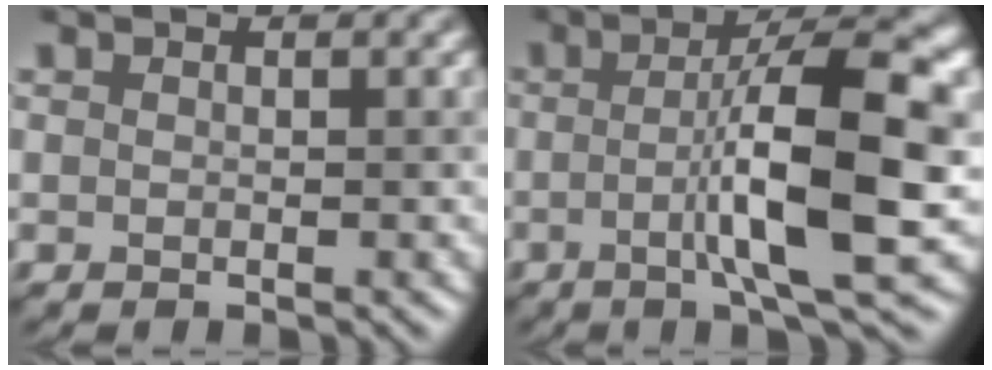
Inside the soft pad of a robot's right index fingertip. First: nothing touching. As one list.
[{"total": 9.9, "force": [-1.1, 1.7, 9.7], "torque": [-0.134, 0.026, -0.016]}]